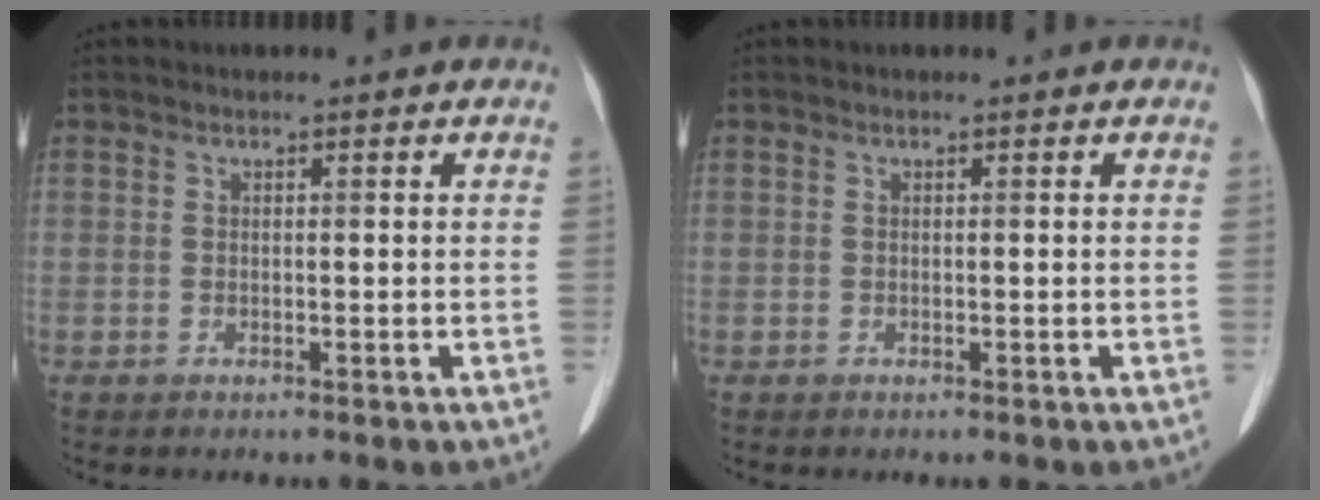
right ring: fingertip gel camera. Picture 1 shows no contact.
{"total": 0.0}